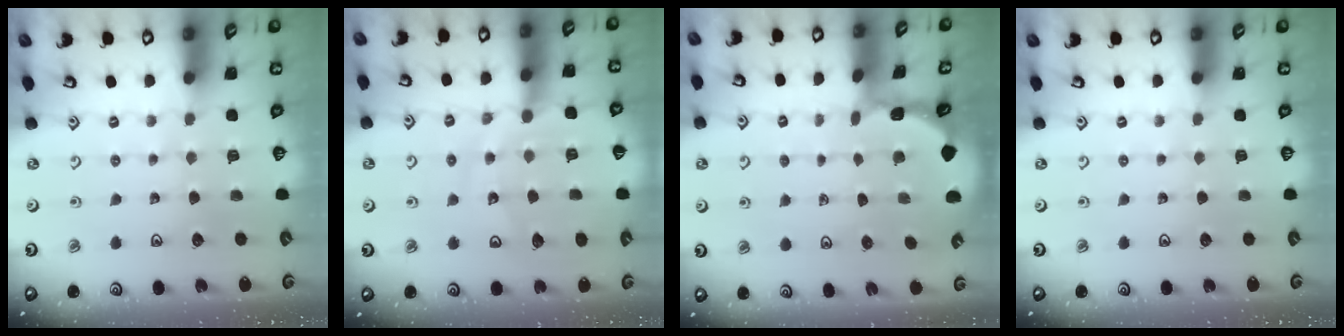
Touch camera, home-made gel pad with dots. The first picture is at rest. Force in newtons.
{"total": 12.6, "press": 12.5, "slide": 1.6}
{"total": 1.0, "press": 1.0, "slide": 0.1}
{"total": 0.0}